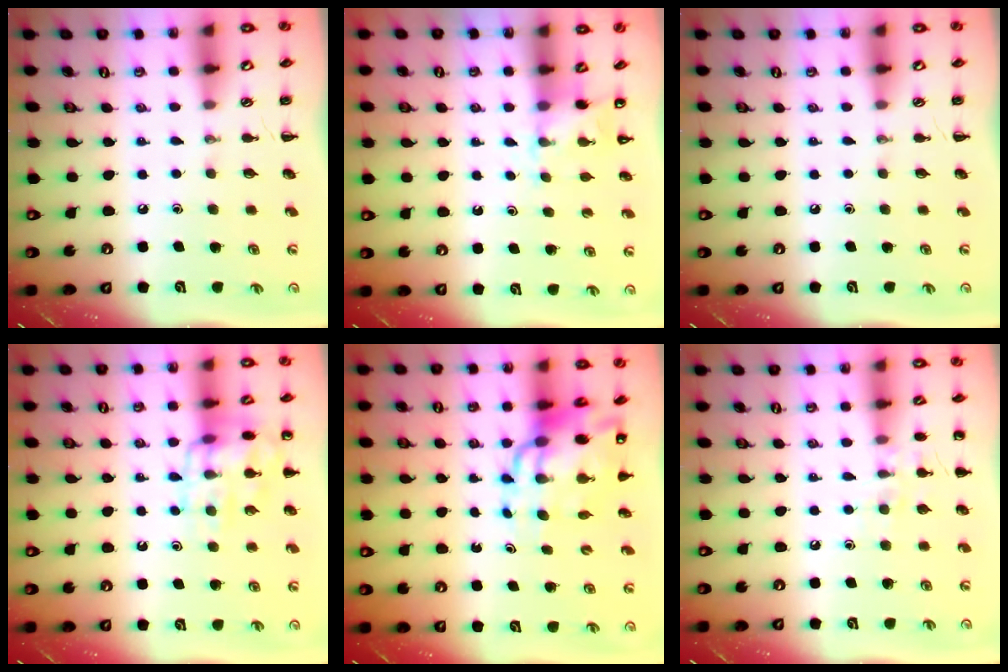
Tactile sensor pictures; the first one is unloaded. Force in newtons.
{"total": 6.0, "press": 5.9, "slide": 1.1}
{"total": 0.0}
{"total": 13.3, "press": 13.3, "slide": 1.3}
{"total": 14.2, "press": 13.6, "slide": 4.1}
{"total": 6.9, "press": 6.8, "slide": 1.4}